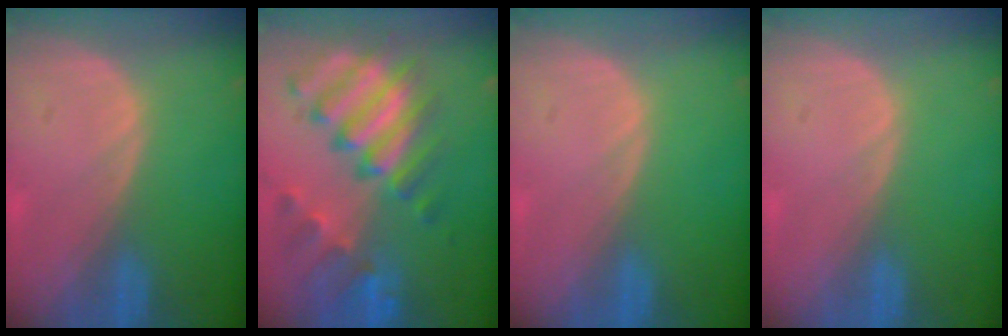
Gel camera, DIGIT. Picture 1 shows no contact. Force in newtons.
{"total": 11.6, "press": 10.0, "slide": 6.0}
{"total": 0.0}
{"total": 0.0}